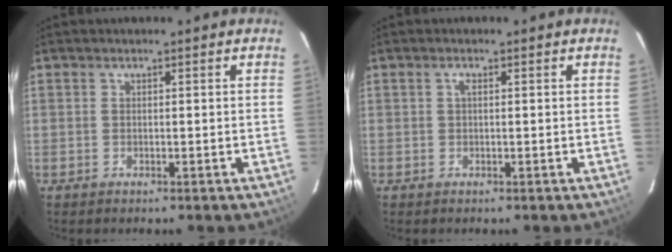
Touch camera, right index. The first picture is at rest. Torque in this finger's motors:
{"motor_torque": [0.12, -0.05, 0.14, 0.03]}